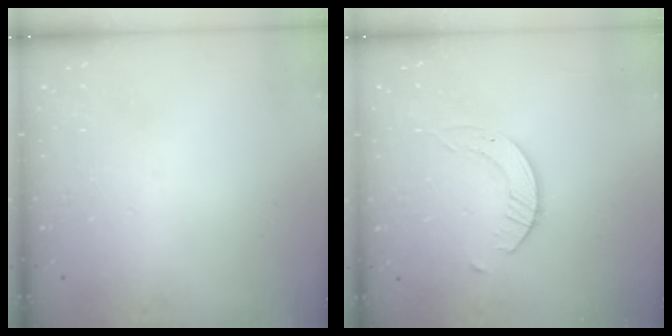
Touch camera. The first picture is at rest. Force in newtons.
{"total": 2.6, "press": 2.6, "slide": 0.3}